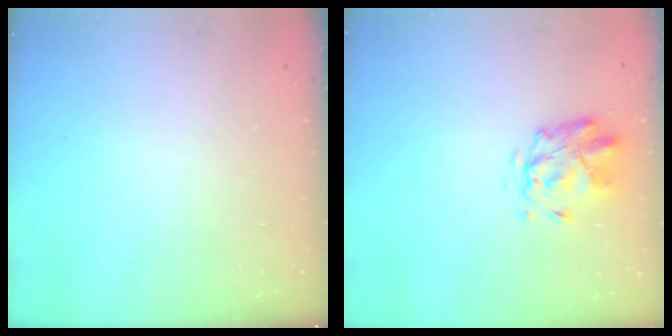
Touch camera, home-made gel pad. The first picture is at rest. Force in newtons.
{"total": 2.8, "press": 2.4, "slide": 1.4}